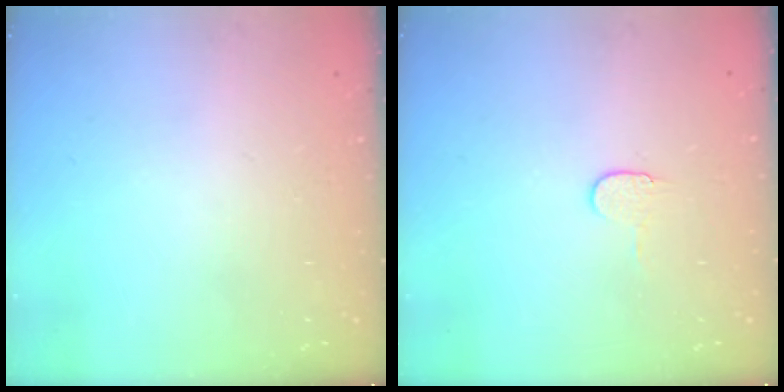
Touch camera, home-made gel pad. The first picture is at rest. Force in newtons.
{"total": 4.1, "press": 4.1, "slide": 0.4}